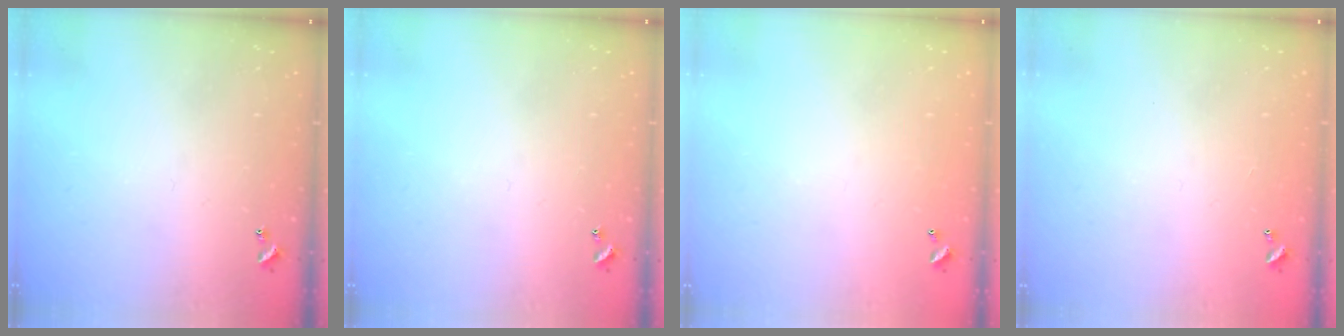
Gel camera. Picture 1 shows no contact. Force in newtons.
{"total": 0.0}
{"total": 2.9, "press": 2.9, "slide": 0.1}
{"total": 2.8, "press": 2.8, "slide": 0.1}